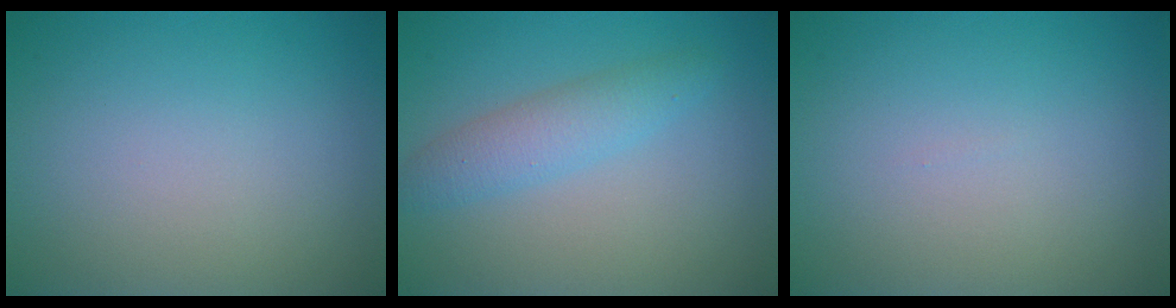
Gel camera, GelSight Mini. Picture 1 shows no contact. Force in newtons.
{"total": 2.9, "press": 2.9, "slide": 0.0}
{"total": 0.0}